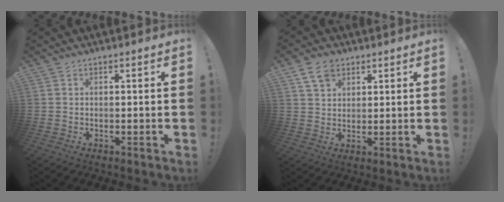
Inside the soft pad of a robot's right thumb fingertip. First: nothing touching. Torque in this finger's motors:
{"motor_torque": [0.05, 0.06, 0.08, -0.08, 0.00]}